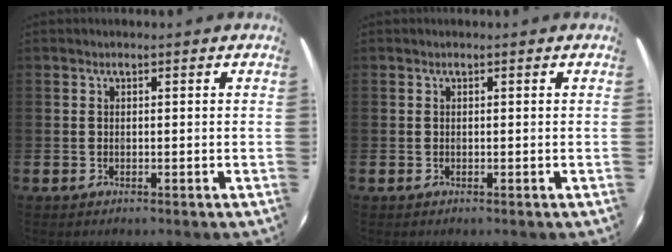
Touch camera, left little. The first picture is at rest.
{"total": 0.0}